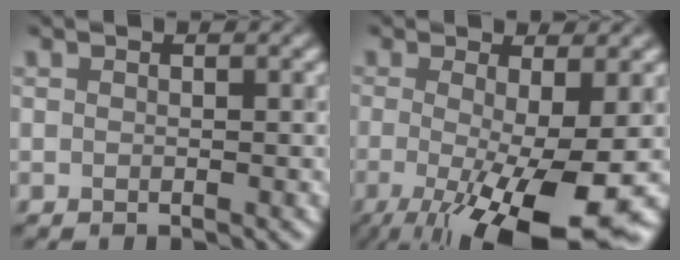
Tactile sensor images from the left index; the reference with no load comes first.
{"total": 11.3, "force": [-3.2, 2.7, 10.5], "torque": [-0.156, -0.026, -0.039]}